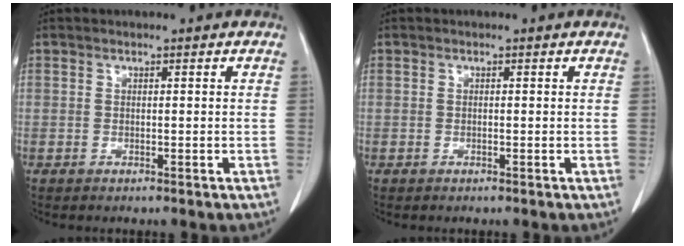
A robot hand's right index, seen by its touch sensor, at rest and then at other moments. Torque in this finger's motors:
{"motor_torque": [-0.13, 0.07, -0.05, -0.01]}